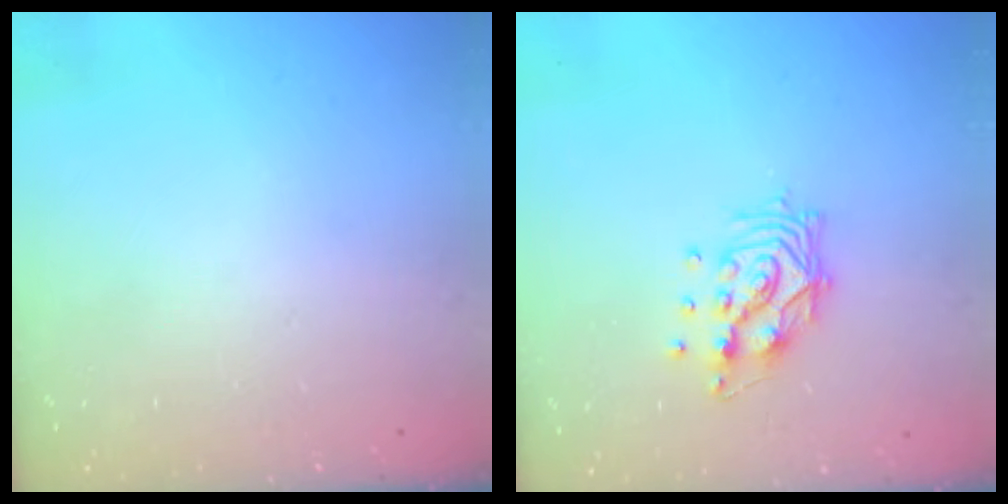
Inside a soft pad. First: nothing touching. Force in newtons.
{"total": 10.8, "press": 10.8, "slide": 0.7}